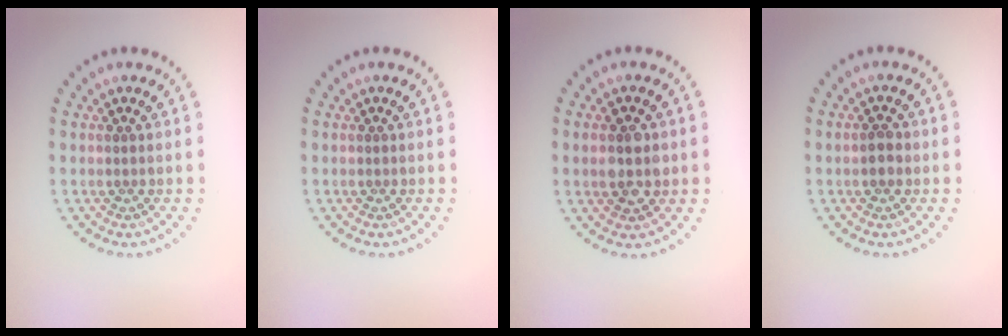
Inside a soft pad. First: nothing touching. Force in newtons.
{"total": 0.0}
{"total": 3.1, "press": 3.1, "slide": 0.2}
{"total": 1.5, "press": 1.5, "slide": 0.0}